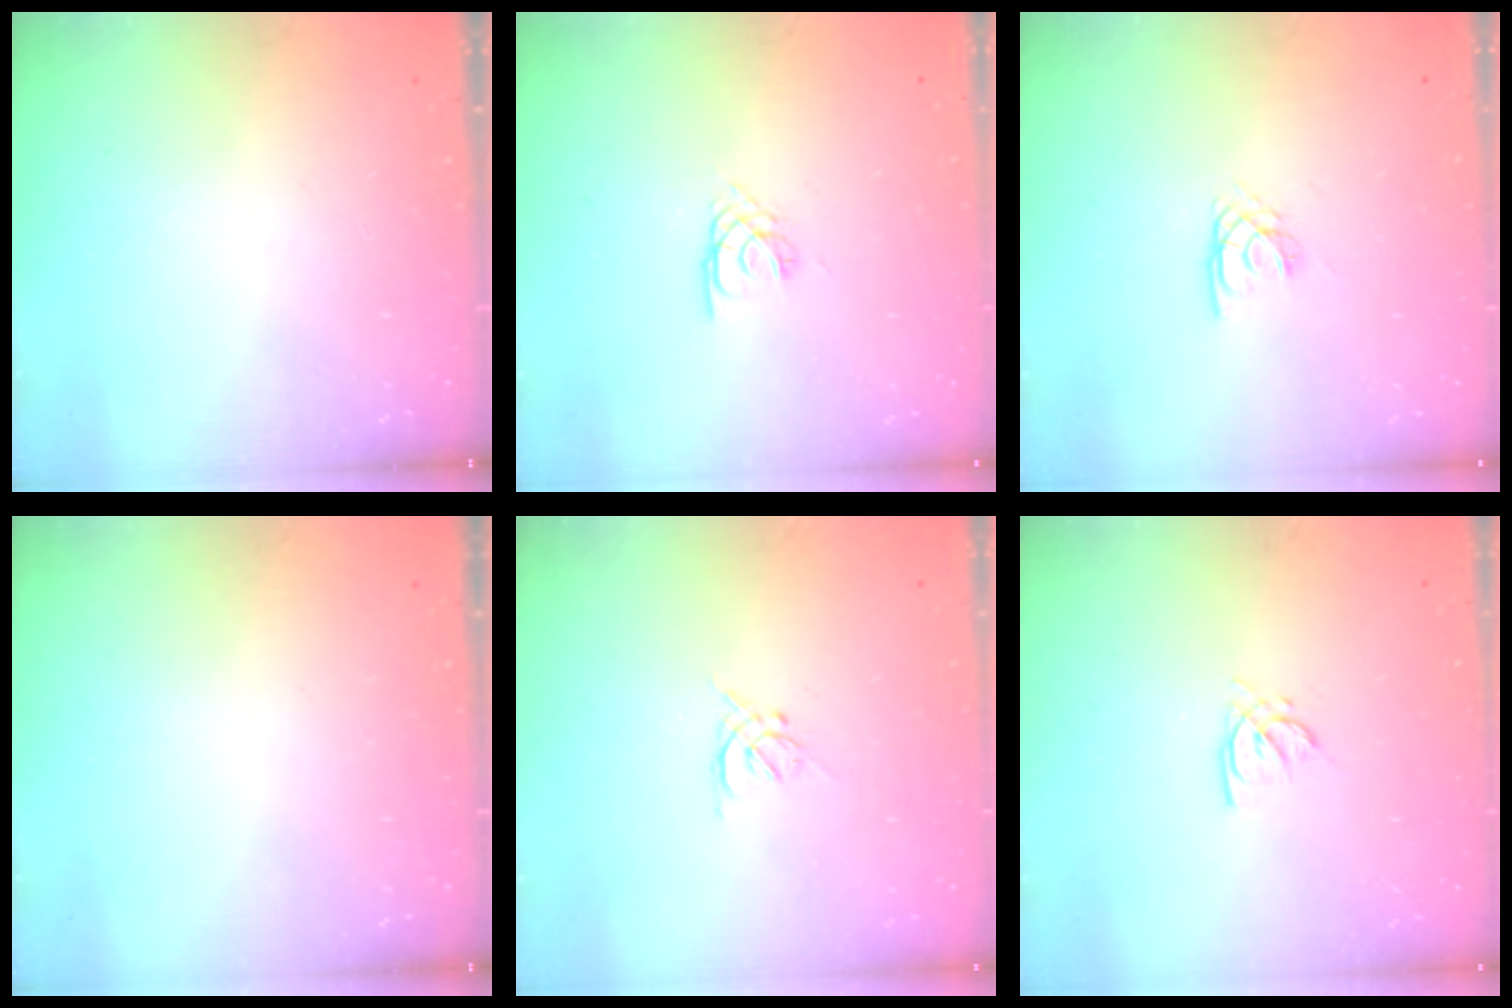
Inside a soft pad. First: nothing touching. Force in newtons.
{"total": 1.7, "press": 1.7, "slide": 0.4}
{"total": 2.1, "press": 2.1, "slide": 0.4}
{"total": 0.0}
{"total": 1.3, "press": 1.2, "slide": 0.5}
{"total": 2.6, "press": 2.6, "slide": 0.2}